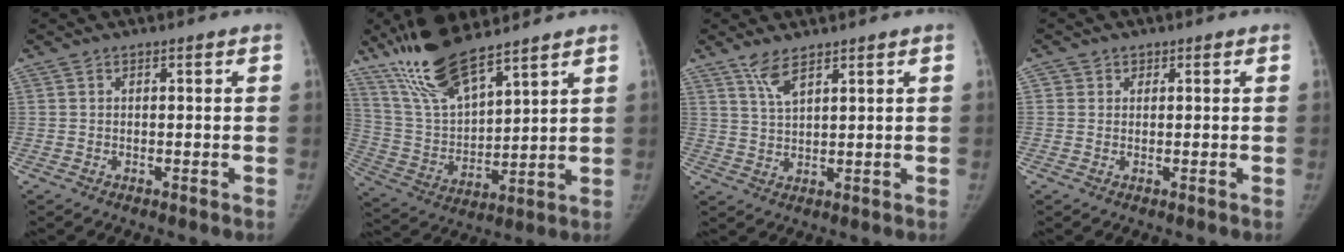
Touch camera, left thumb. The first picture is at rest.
{"total": 16.0, "force": [12.3, 4.4, 9.3], "torque": [-0.162, -0.055, 0.249]}
{"total": 4.1, "force": [3.0, 0.9, 2.6], "torque": [-0.053, -0.016, 0.065]}
{"total": 1.2, "force": [0.5, 1.1, -0.1], "torque": [0.009, -0.001, 0.006]}